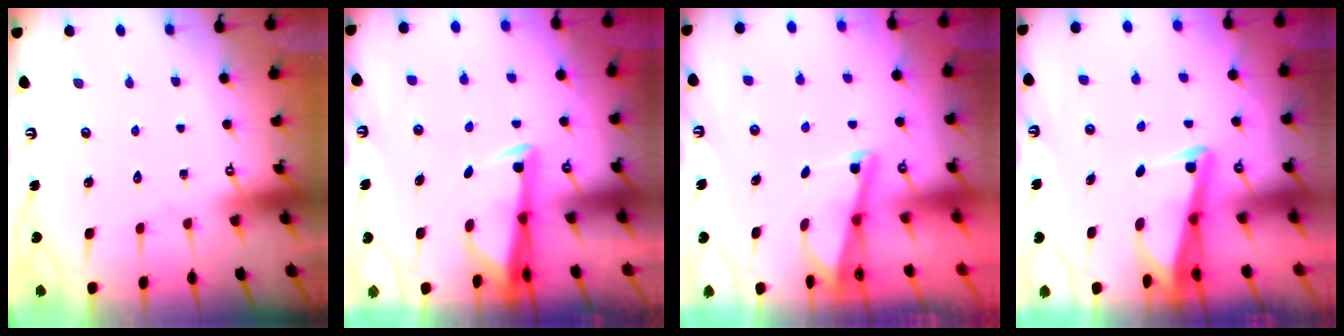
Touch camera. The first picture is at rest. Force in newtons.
{"total": 2.9, "press": 2.7, "slide": 0.9}
{"total": 2.1, "press": 2.0, "slide": 0.3}
{"total": 3.5, "press": 3.4, "slide": 0.8}